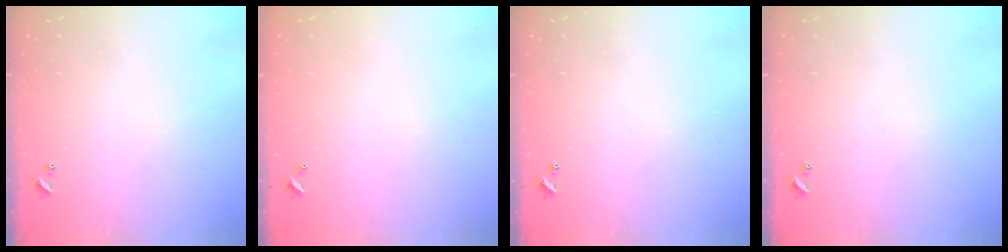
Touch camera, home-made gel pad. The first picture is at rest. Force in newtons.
{"total": 2.8, "press": 2.8, "slide": 0.1}
{"total": 0.0}
{"total": 0.0}